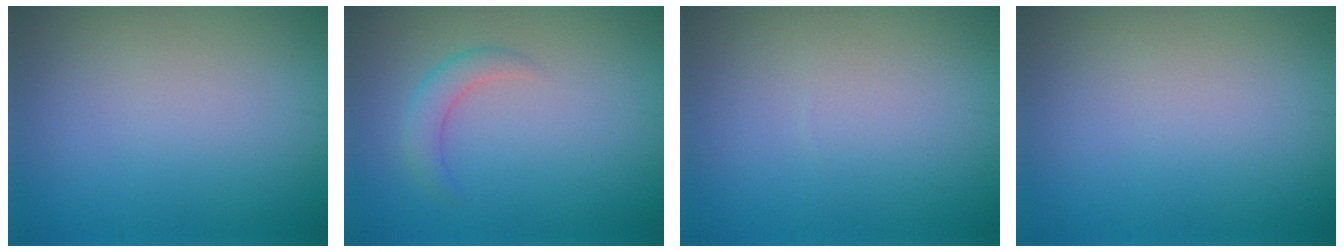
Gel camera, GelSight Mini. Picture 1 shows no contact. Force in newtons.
{"total": 2.0, "press": 2.0, "slide": 0.1}
{"total": 0.0}
{"total": 0.0}